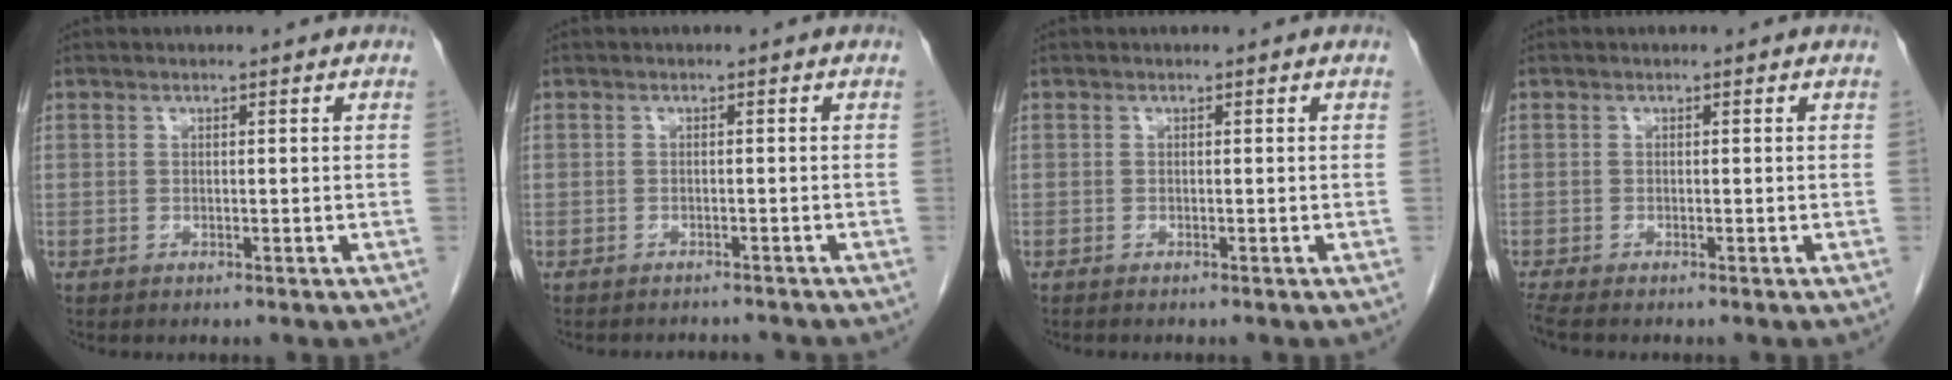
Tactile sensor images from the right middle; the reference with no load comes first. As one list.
[{"total": 3.7, "force": [-3.4, 1.3, 0.2], "torque": [0.003, -0.002, -0.047]}, {"total": 0.8, "force": [-0.7, 0.0, 0.4], "torque": [-0.003, -0.001, -0.010]}, {"total": 1.4, "force": [-1.3, -0.4, 0.5], "torque": [-0.015, -0.006, -0.025]}]